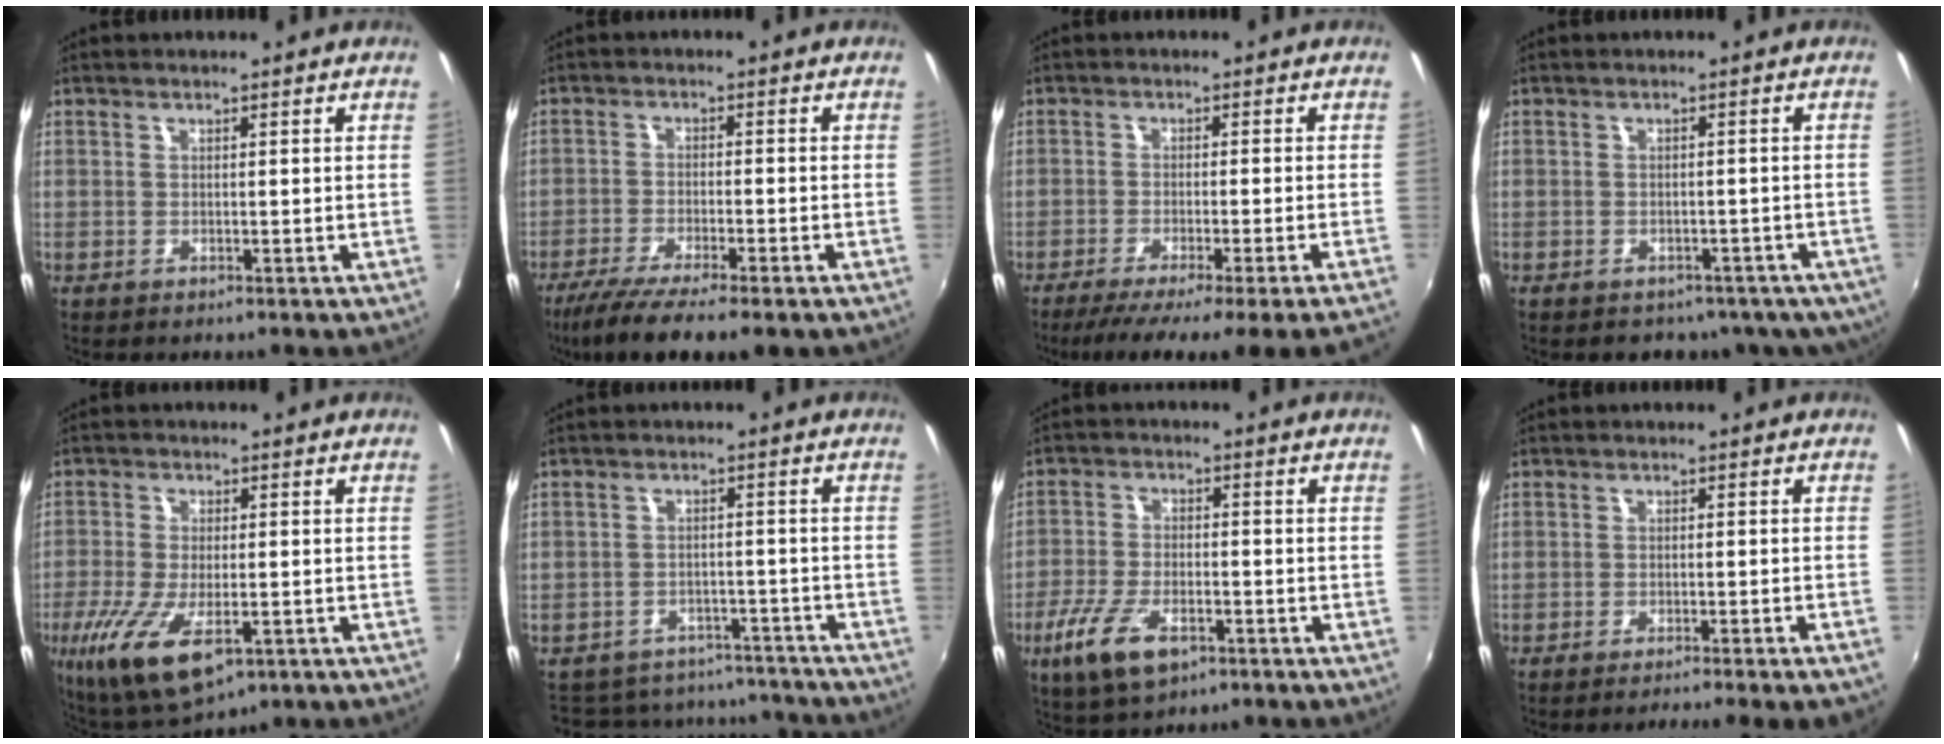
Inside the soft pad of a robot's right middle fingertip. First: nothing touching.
{"total": 10.5, "force": [-8.0, 1.4, 6.7], "torque": [-0.145, -0.037, -0.136]}
{"total": 11.4, "force": [-9.5, -1.7, 6.0], "torque": [-0.105, -0.047, -0.141]}
{"total": 10.6, "force": [-7.2, 6.6, 4.1], "torque": [-0.073, 0.000, -0.068]}
{"total": 14.4, "force": [-6.4, 6.2, 11.4], "torque": [-0.246, -0.054, -0.105]}
{"total": 13.9, "force": [-11.2, 7.9, 2.3], "torque": [-0.061, 0.055, -0.136]}
{"total": 10.3, "force": [-5.6, 4.7, 7.3], "torque": [-0.170, -0.020, -0.102]}
{"total": 6.4, "force": [-5.4, -1.3, 3.1], "torque": [-0.045, -0.015, -0.076]}